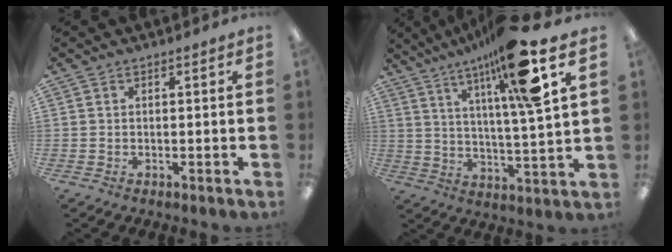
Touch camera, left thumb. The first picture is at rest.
{"total": 17.5, "force": [10.8, 1.6, 13.6], "torque": [-0.231, -0.048, 0.158]}